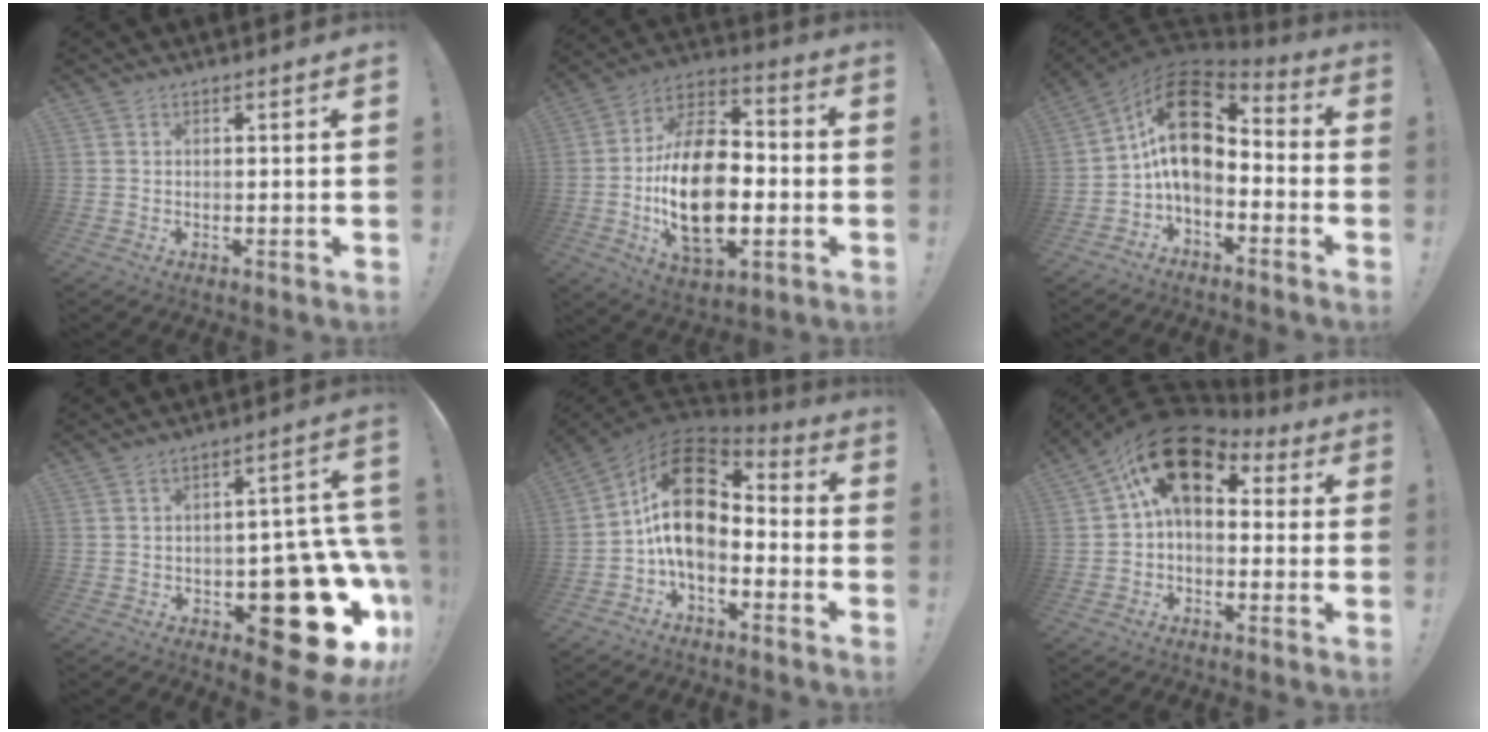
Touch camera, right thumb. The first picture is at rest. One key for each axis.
{"total": 23.5, "fx": -3.8, "fy": 13.7, "fz": 18.8, "tx": -0.346, "ty": 0.016, "tz": -0.059}
{"total": 16.5, "fx": 3.1, "fy": 10.0, "fz": 12.7, "tx": -0.228, "ty": -0.006, "tz": 0.061}
{"total": 24.3, "fx": -8.2, "fy": 12.2, "fz": 19.3, "tx": -0.187, "ty": 0.042, "tz": -0.104}
{"total": 18.2, "fx": 2.0, "fy": 11.3, "fz": 14.2, "tx": -0.263, "ty": 0.001, "tz": 0.037}
{"total": 16.5, "fx": 6.4, "fy": 9.8, "fz": 11.7, "tx": -0.183, "ty": -0.017, "tz": 0.123}